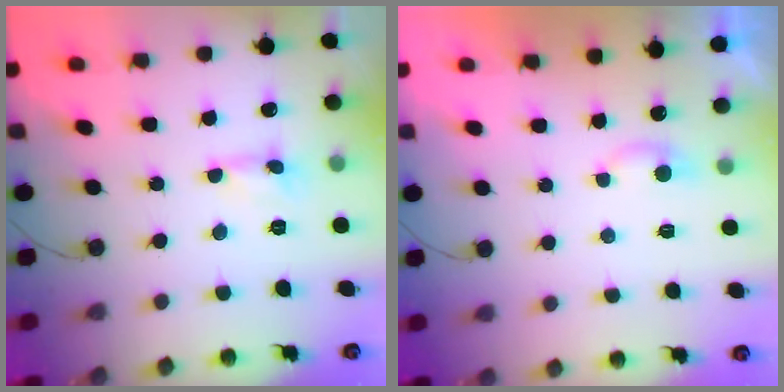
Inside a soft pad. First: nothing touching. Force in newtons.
{"total": 3.7, "press": 3.6, "slide": 0.5}